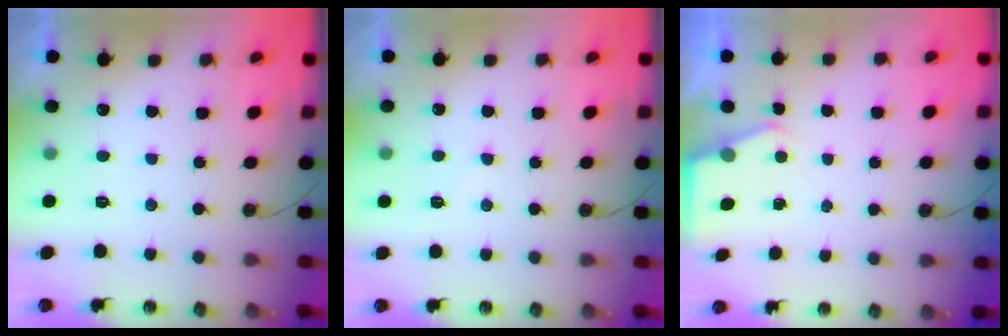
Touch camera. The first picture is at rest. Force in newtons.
{"total": 3.7, "press": 3.7, "slide": 0.5}
{"total": 2.8, "press": 2.8, "slide": 0.4}